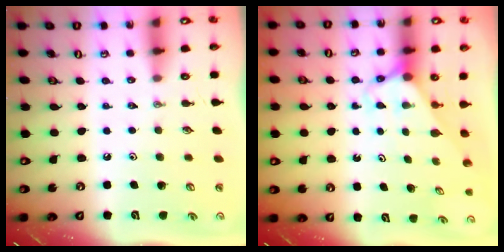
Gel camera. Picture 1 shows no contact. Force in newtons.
{"total": 2.7, "press": 2.7, "slide": 0.2}